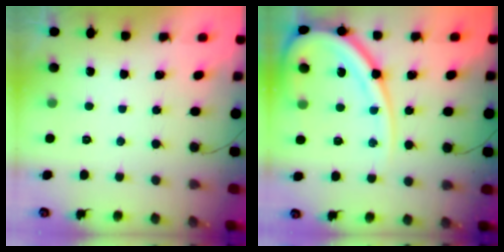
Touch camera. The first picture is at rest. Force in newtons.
{"total": 16.9, "press": 16.8, "slide": 1.9}